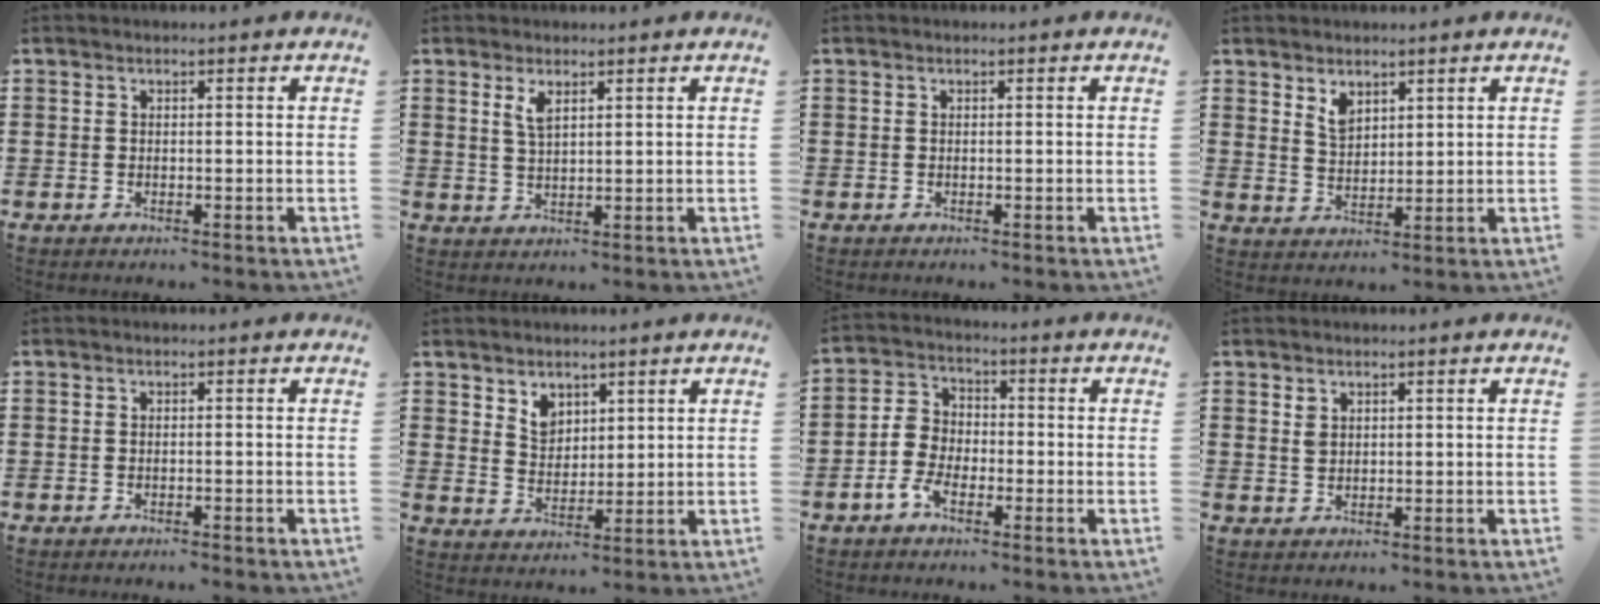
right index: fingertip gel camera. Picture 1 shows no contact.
{"total": 2.5, "force": [1.5, 0.6, 1.9], "torque": [-0.042, 0.002, 0.026]}
{"total": 0.0}
{"total": 3.1, "force": [2.3, 1.8, 1.3], "torque": [-0.032, 0.004, 0.043]}
{"total": 0.5, "force": [-0.5, 0.0, 0.2], "torque": [-0.007, -0.002, -0.009]}
{"total": 3.9, "force": [2.8, 2.6, 0.8], "torque": [-0.027, 0.006, 0.053]}
{"total": 4.8, "force": [-2.1, 3.4, 2.6], "torque": [-0.079, 0.005, -0.049]}
{"total": 1.5, "force": [1.0, 0.9, 0.7], "torque": [-0.016, 0.002, 0.019]}